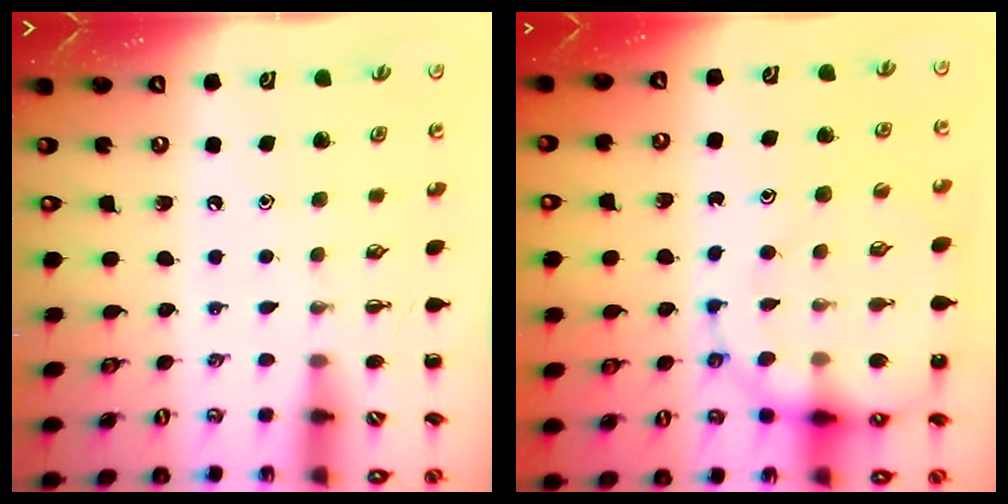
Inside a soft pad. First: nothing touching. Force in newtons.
{"total": 15.2, "press": 14.9, "slide": 2.8}